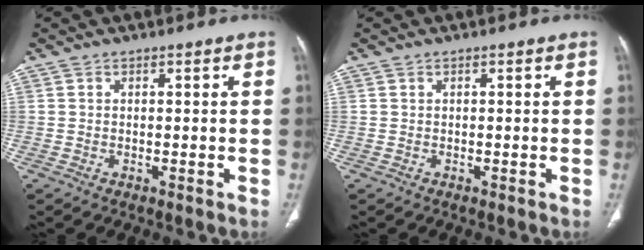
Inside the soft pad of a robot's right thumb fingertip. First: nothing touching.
{"total": 0.0}